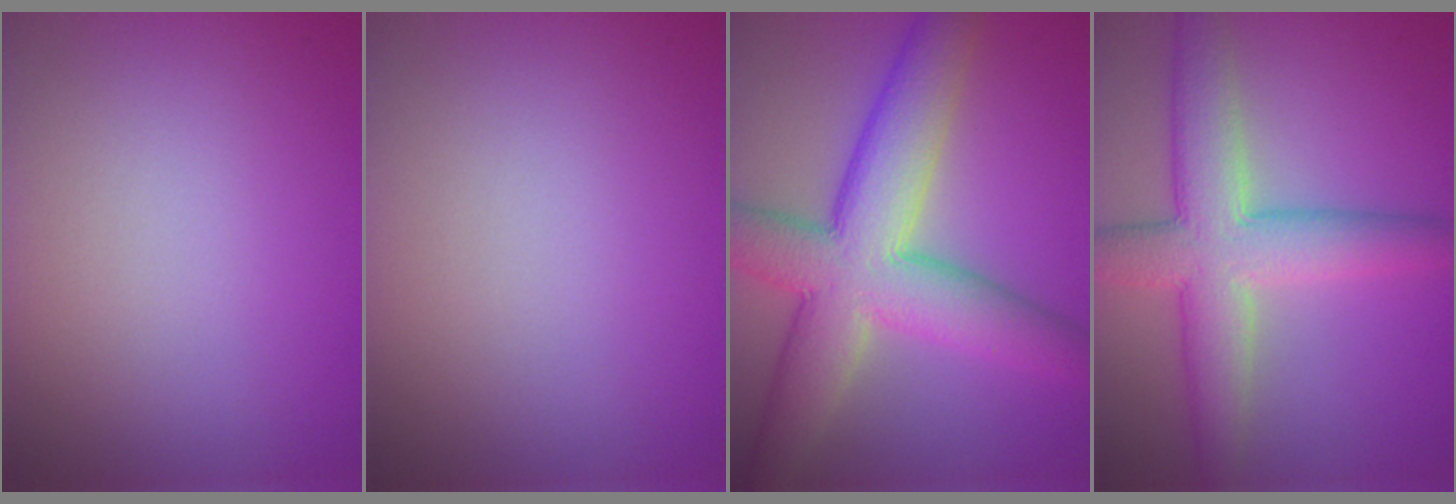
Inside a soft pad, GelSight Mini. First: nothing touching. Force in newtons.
{"total": 0.0}
{"total": 9.9, "press": 9.9, "slide": 0.5}
{"total": 7.3, "press": 7.3, "slide": 0.3}